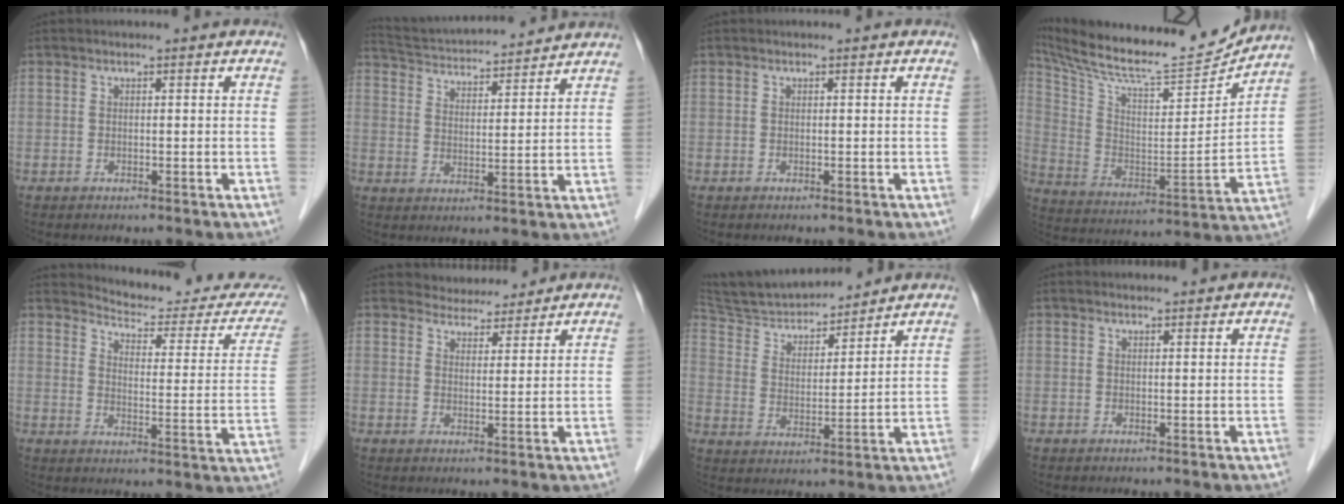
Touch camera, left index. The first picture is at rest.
{"total": 14.7, "force": [13.9, 1.5, 4.5], "torque": [-0.084, 0.024, 0.219]}
{"total": 0.0}
{"total": 22.7, "force": [21.2, 1.9, 7.8], "torque": [-0.155, -0.045, 0.332]}
{"total": 17.0, "force": [16.7, 1.9, 2.6], "torque": [-0.020, -0.088, 0.182]}
{"total": 4.4, "force": [4.2, 1.1, -0.2], "torque": [0.000, 0.008, 0.066]}
{"total": 13.4, "force": [12.6, 2.5, 4.0], "torque": [-0.069, 0.007, 0.223]}
{"total": 1.1, "force": [1.1, 0.1, 0.2], "torque": [-0.008, 0.006, 0.021]}